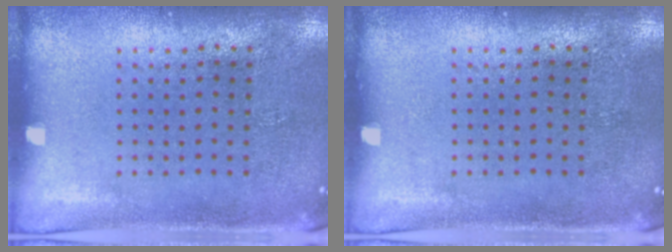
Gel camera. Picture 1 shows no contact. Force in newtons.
{"total": 0.0}